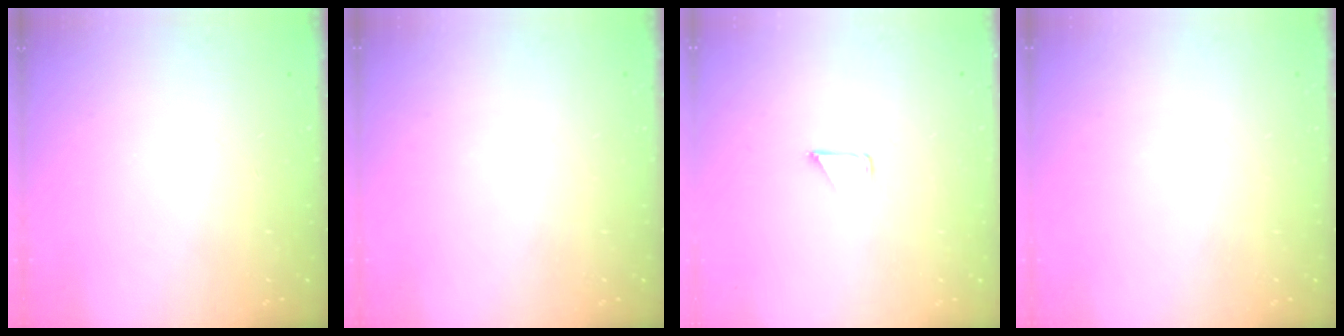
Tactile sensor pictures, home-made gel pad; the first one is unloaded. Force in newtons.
{"total": 0.0}
{"total": 0.9, "press": 0.8, "slide": 0.1}
{"total": 0.0}